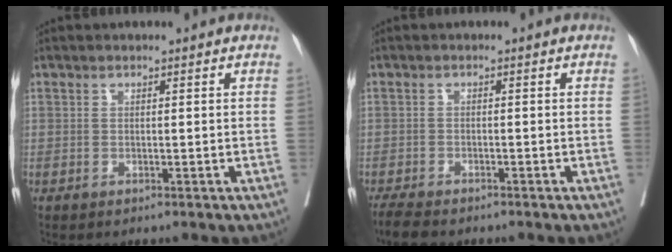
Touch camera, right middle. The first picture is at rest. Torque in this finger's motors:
{"motor_torque": [0.13, -0.12, 0.00, 0.03]}